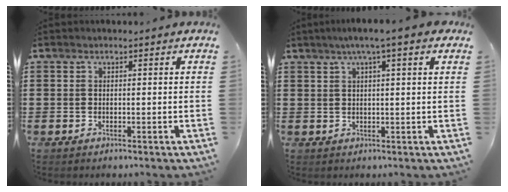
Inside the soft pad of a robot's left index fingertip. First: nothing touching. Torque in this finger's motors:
{"motor_torque": [1.26, -0.71, 0.81, 0.17]}